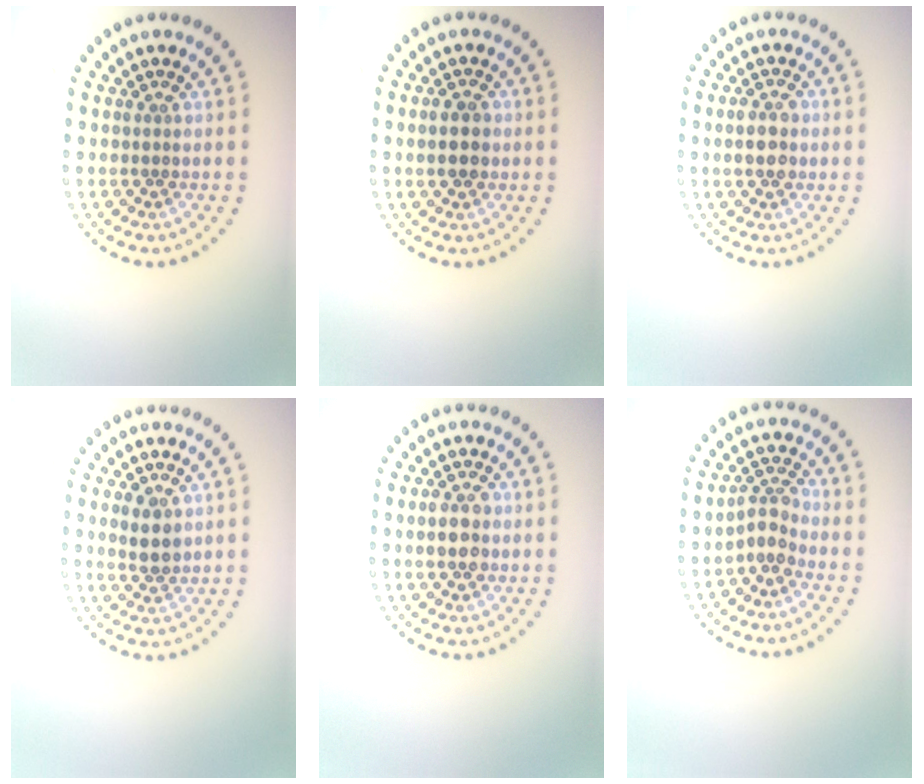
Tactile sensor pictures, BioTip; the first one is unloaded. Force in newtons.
{"total": 2.9, "press": 2.9, "slide": 0.2}
{"total": 2.4, "press": 2.4, "slide": 0.1}
{"total": 2.5, "press": 2.4, "slide": 0.8}
{"total": 2.9, "press": 2.9, "slide": 0.1}
{"total": 2.3, "press": 1.7, "slide": 1.6}